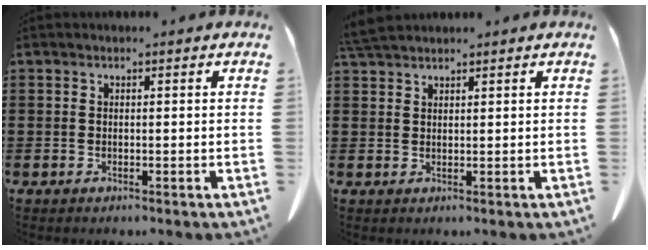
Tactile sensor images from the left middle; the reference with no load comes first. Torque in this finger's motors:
{"motor_torque": [0.55, 0.06, 0.19, 0.14]}